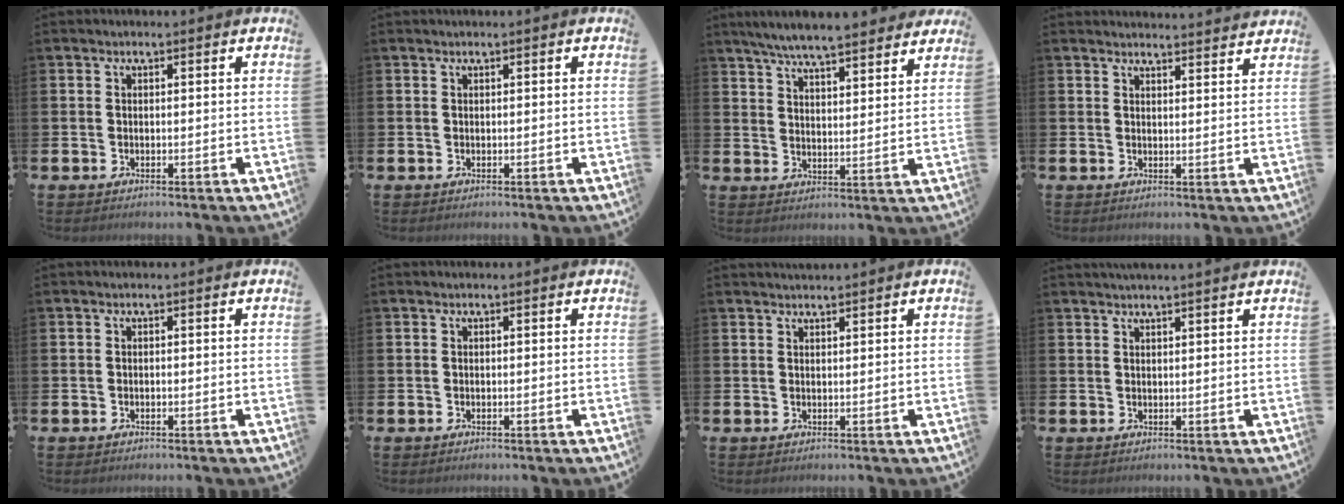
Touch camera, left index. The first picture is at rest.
{"total": 0.0}
{"total": 6.8, "force": [6.5, 0.5, 2.0], "torque": [-0.051, -0.037, 0.114]}
{"total": 2.9, "force": [2.9, -0.3, -0.3], "torque": [0.013, -0.025, 0.049]}
{"total": 0.0}
{"total": 0.0}
{"total": 1.1, "force": [1.1, -0.1, 0.1], "torque": [0.004, -0.003, 0.019]}
{"total": 1.7, "force": [1.7, -0.3, 0.2], "torque": [0.002, -0.006, 0.029]}